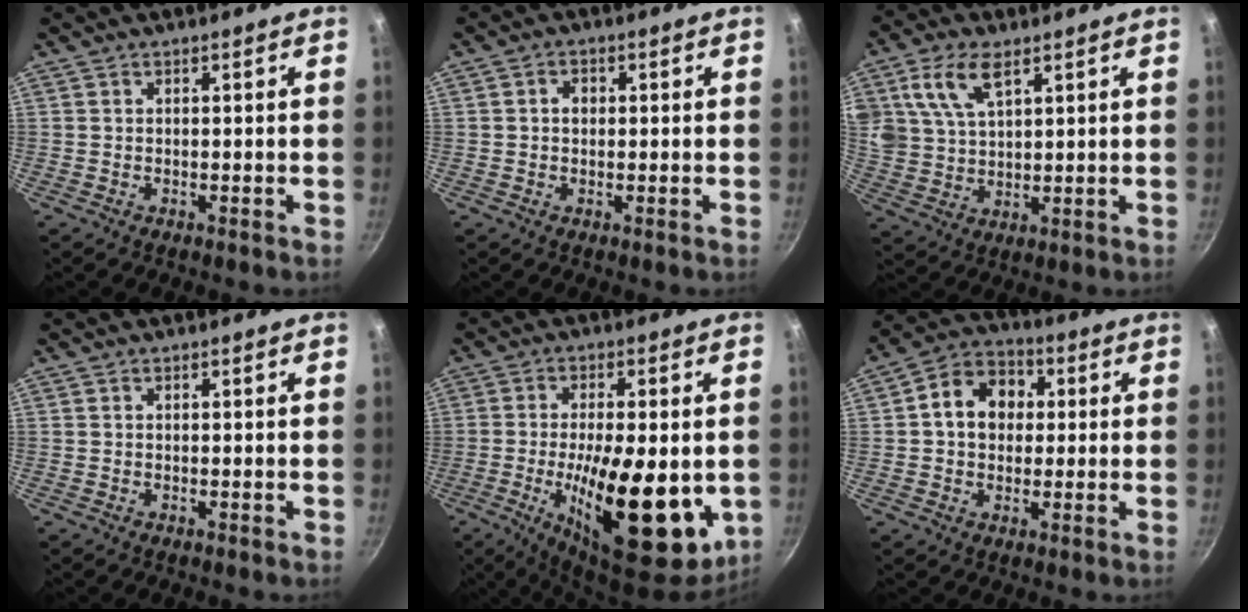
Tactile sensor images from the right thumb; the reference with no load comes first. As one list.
[{"total": 2.4, "force": [0.3, 2.0, 1.4], "torque": [-0.011, 0.006, 0.002]}, {"total": 10.5, "force": [5.1, 5.8, 7.2], "torque": [-0.133, -0.012, 0.102]}, {"total": 0.0}, {"total": 21.0, "force": [-3.7, 8.0, 19.0], "torque": [-0.280, -0.003, -0.049]}, {"total": 10.8, "force": [1.5, 8.6, 6.3], "torque": [-0.071, 0.021, 0.006]}]